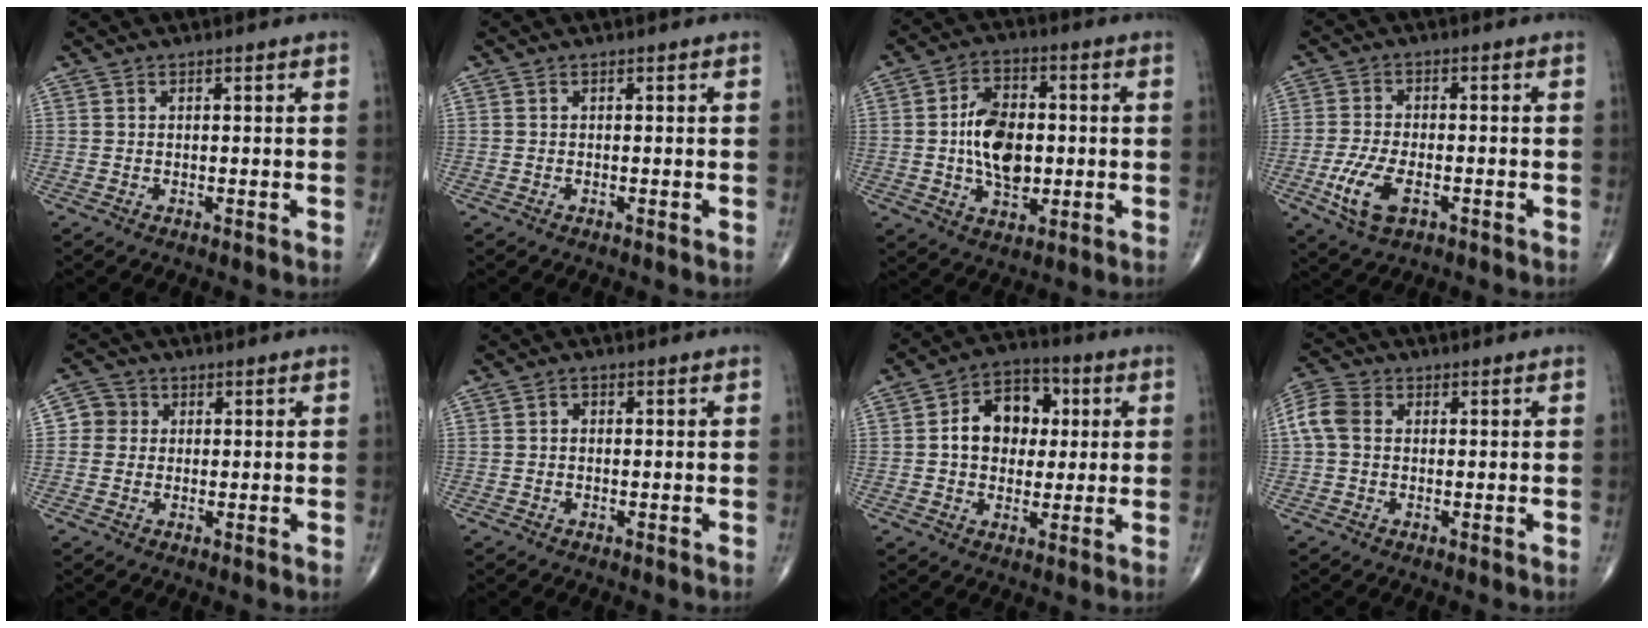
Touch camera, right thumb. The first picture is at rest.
{"total": 0.0}
{"total": 11.8, "force": [-0.2, 7.4, 9.2], "torque": [-0.138, 0.008, -0.004]}
{"total": 7.9, "force": [-3.0, 3.8, 6.2], "torque": [-0.133, 0.005, -0.054]}
{"total": 3.9, "force": [0.3, 3.8, 0.8], "torque": [0.011, 0.006, -0.002]}
{"total": 1.0, "force": [0.0, 0.8, 0.6], "torque": [-0.006, 0.004, -0.004]}
{"total": 11.7, "force": [1.6, 8.7, 7.6], "torque": [-0.081, 0.015, 0.019]}
{"total": 6.7, "force": [0.6, 5.1, 4.3], "torque": [-0.101, 0.023, 0.006]}